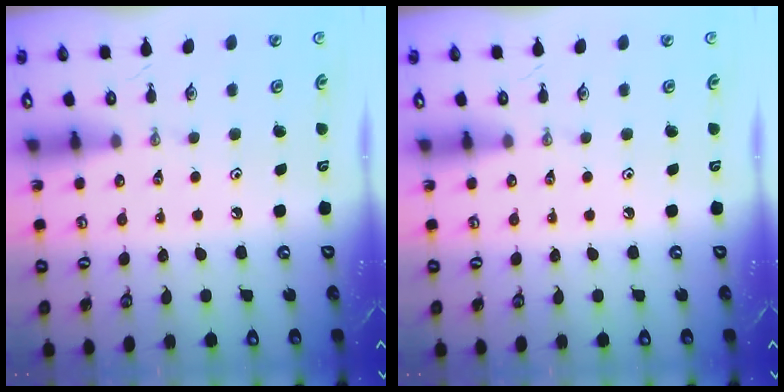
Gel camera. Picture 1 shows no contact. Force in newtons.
{"total": 0.0}